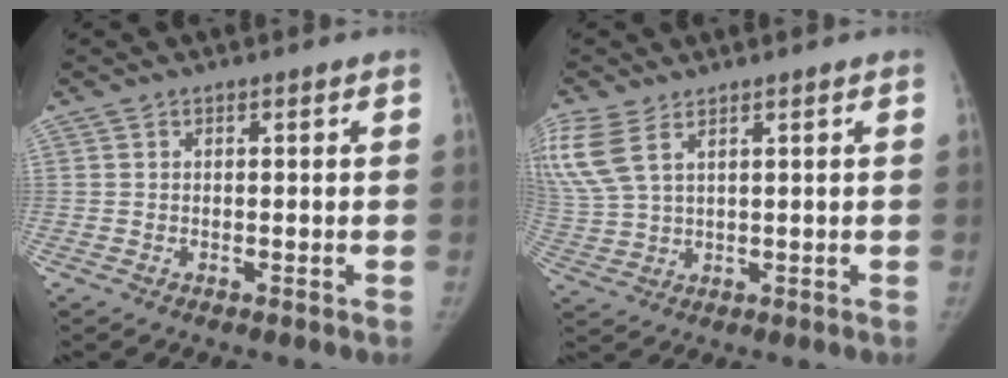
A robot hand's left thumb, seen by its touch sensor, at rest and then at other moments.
{"total": 10.7, "force": [5.2, 5.4, 7.6], "torque": [-0.205, 0.000, 0.114]}